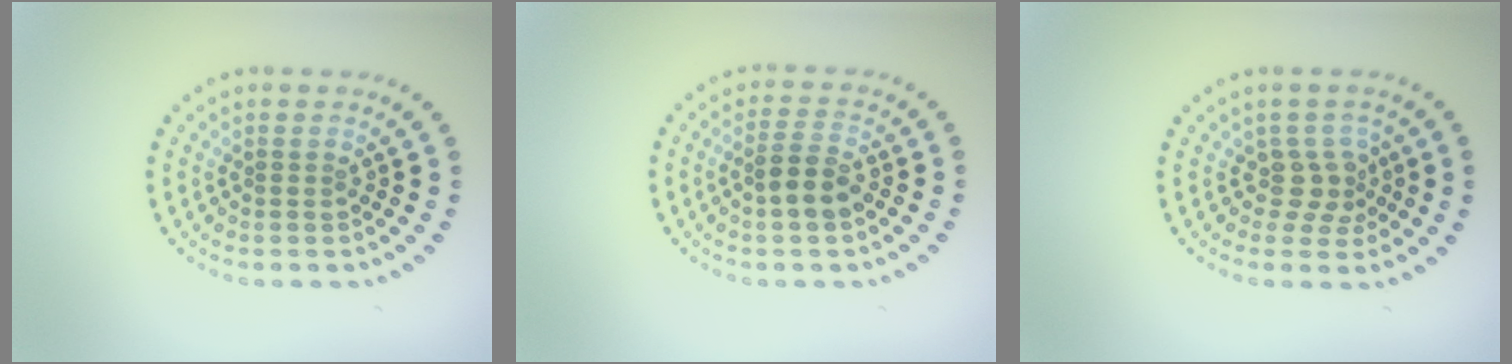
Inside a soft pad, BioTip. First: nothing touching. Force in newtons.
{"total": 2.7, "press": 2.6, "slide": 0.9}
{"total": 2.3, "press": 1.6, "slide": 1.6}